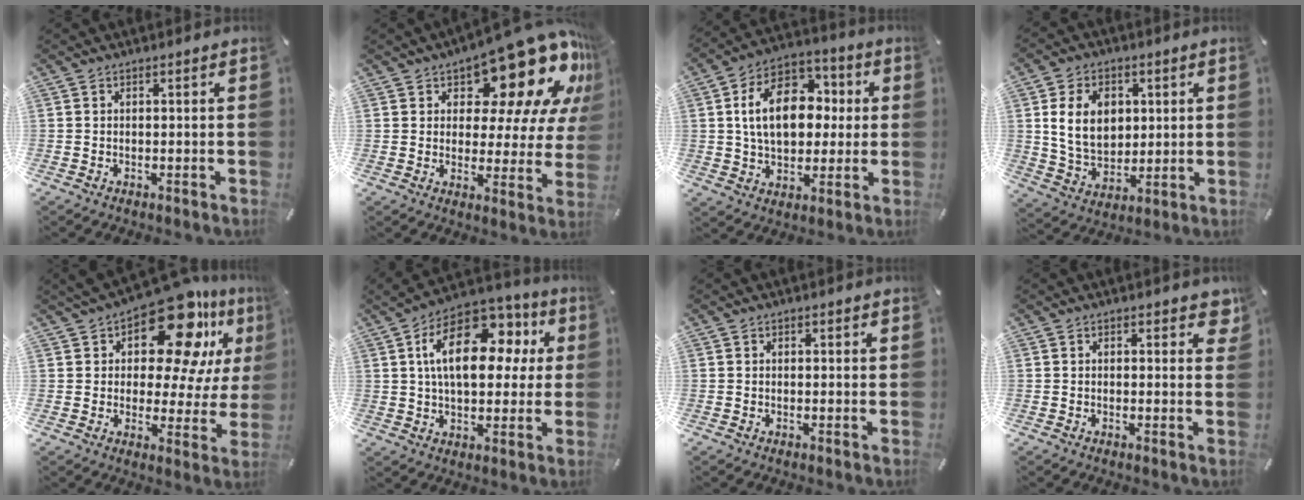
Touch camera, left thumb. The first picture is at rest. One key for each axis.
{"total": 19.7, "fx": 13.6, "fy": 8.4, "fz": 11.5, "tx": -0.156, "ty": -0.110, "tz": 0.226}
{"total": 16.0, "fx": 1.7, "fy": 11.4, "fz": 11.1, "tx": -0.194, "ty": 0.011, "tz": 0.031}
{"total": 11.4, "fx": 2.6, "fy": 8.7, "fz": 6.8, "tx": -0.137, "ty": 0.003, "tz": 0.044}
{"total": 19.9, "fx": 12.9, "fy": 8.4, "fz": 12.6, "tx": -0.204, "ty": -0.105, "tz": 0.214}
{"total": 18.9, "fx": 5.7, "fy": 11.0, "fz": 14.3, "tx": -0.248, "ty": -0.014, "tz": 0.096}
{"total": 0.7, "fx": 0.3, "fy": 0.5, "fz": 0.3, "tx": 0.002, "ty": 0.000, "tz": 0.004}
{"total": 2.9, "fx": 1.7, "fy": 1.5, "fz": 1.8, "tx": -0.008, "ty": -0.006, "tz": 0.022}